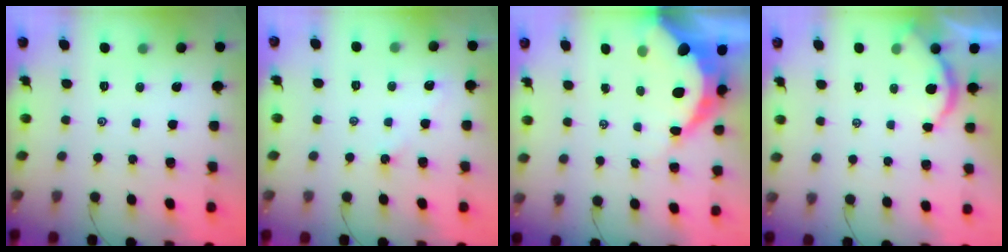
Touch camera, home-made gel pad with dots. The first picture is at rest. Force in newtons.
{"total": 2.3, "press": 2.3, "slide": 0.5}
{"total": 12.6, "press": 12.6, "slide": 1.1}
{"total": 1.9, "press": 1.9, "slide": 0.4}